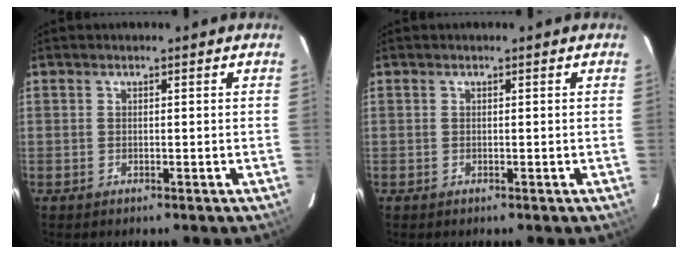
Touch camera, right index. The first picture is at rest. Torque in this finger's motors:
{"motor_torque": [0.00, 0.00, 0.02, 0.00]}